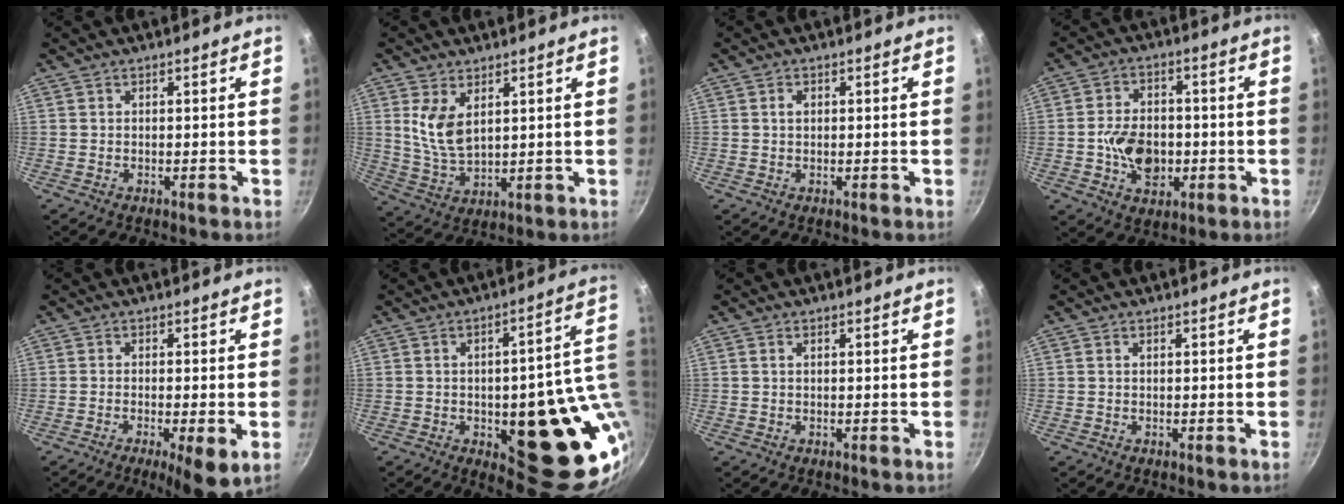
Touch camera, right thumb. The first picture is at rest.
{"total": 8.3, "force": [3.1, 4.5, 6.3], "torque": [-0.118, -0.028, 0.069]}
{"total": 1.6, "force": [0.4, 1.1, 1.0], "torque": [-0.014, 0.005, 0.006]}
{"total": 10.4, "force": [-1.8, 7.5, 7.0], "torque": [-0.093, 0.015, -0.029]}
{"total": 7.2, "force": [-2.5, 1.6, 6.6], "torque": [-0.105, -0.001, -0.035]}
{"total": 24.5, "force": [-2.4, 10.1, 22.2], "torque": [-0.221, -0.008, -0.017]}
{"total": 0.7, "force": [0.2, 0.3, 0.5], "torque": [-0.010, 0.003, 0.003]}
{"total": 0.0}